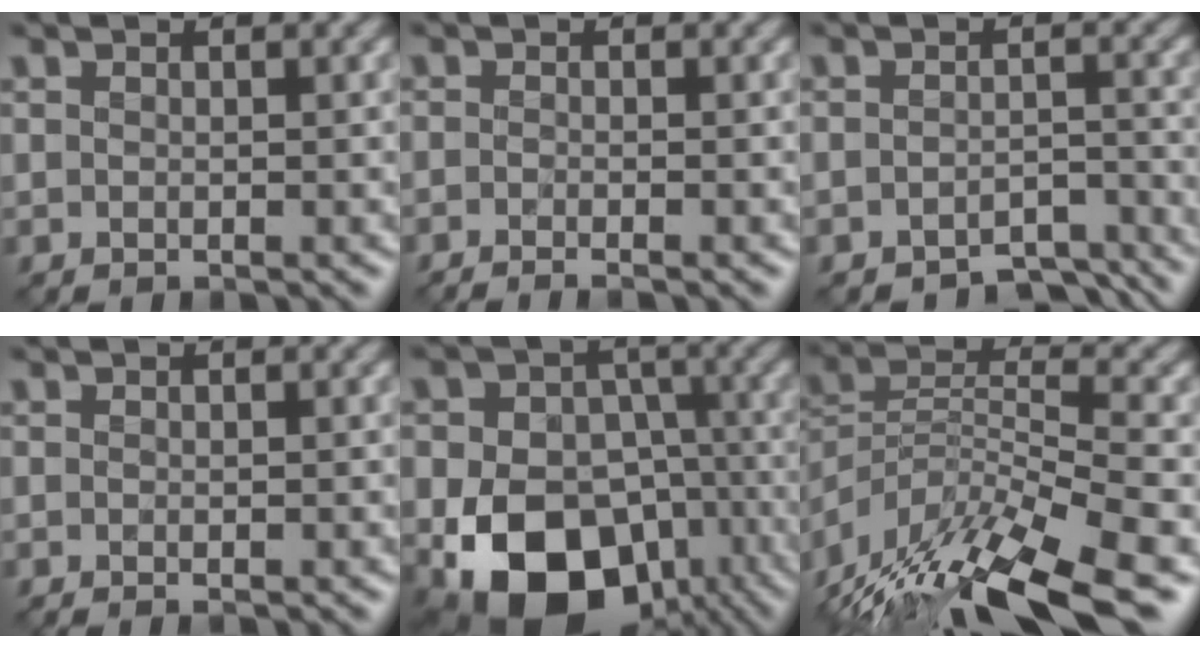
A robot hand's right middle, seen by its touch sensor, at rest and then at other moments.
{"total": 2.1, "force": [-1.3, 0.6, 1.6], "torque": [-0.015, -0.008, -0.029]}
{"total": 3.8, "force": [-3.4, 1.1, 1.3], "torque": [-0.016, -0.002, -0.047]}
{"total": 1.4, "force": [-0.5, 0.5, 1.2], "torque": [-0.018, -0.008, -0.005]}
{"total": 14.7, "force": [-5.8, 10.4, 8.6], "torque": [-0.146, -0.037, -0.091]}
{"total": 14.3, "force": [-10.4, 4.0, 9.1], "torque": [-0.187, 0.004, -0.171]}